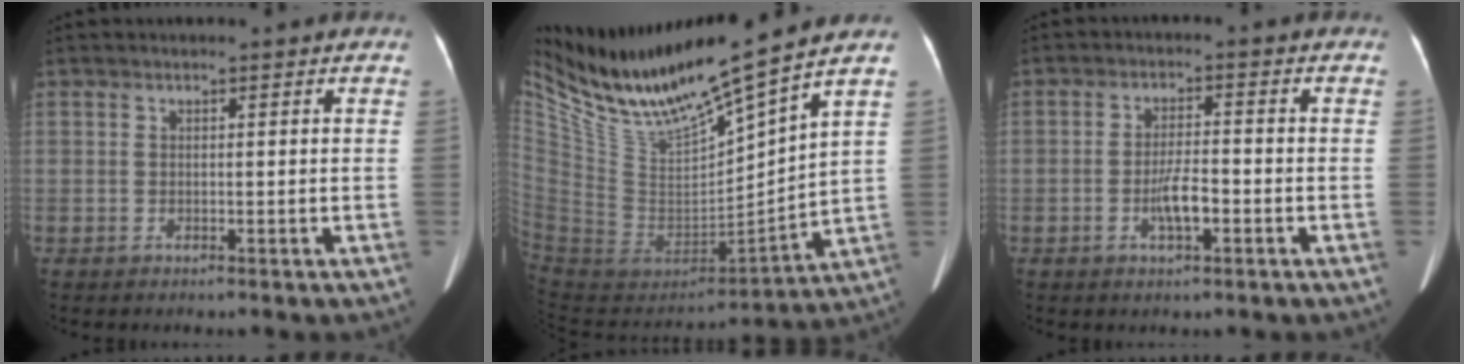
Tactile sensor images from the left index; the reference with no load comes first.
{"total": 21.0, "force": [18.0, 0.7, 10.7], "torque": [-0.202, -0.028, 0.343]}
{"total": 4.1, "force": [-1.6, 0.9, 3.7], "torque": [-0.070, 0.000, -0.029]}